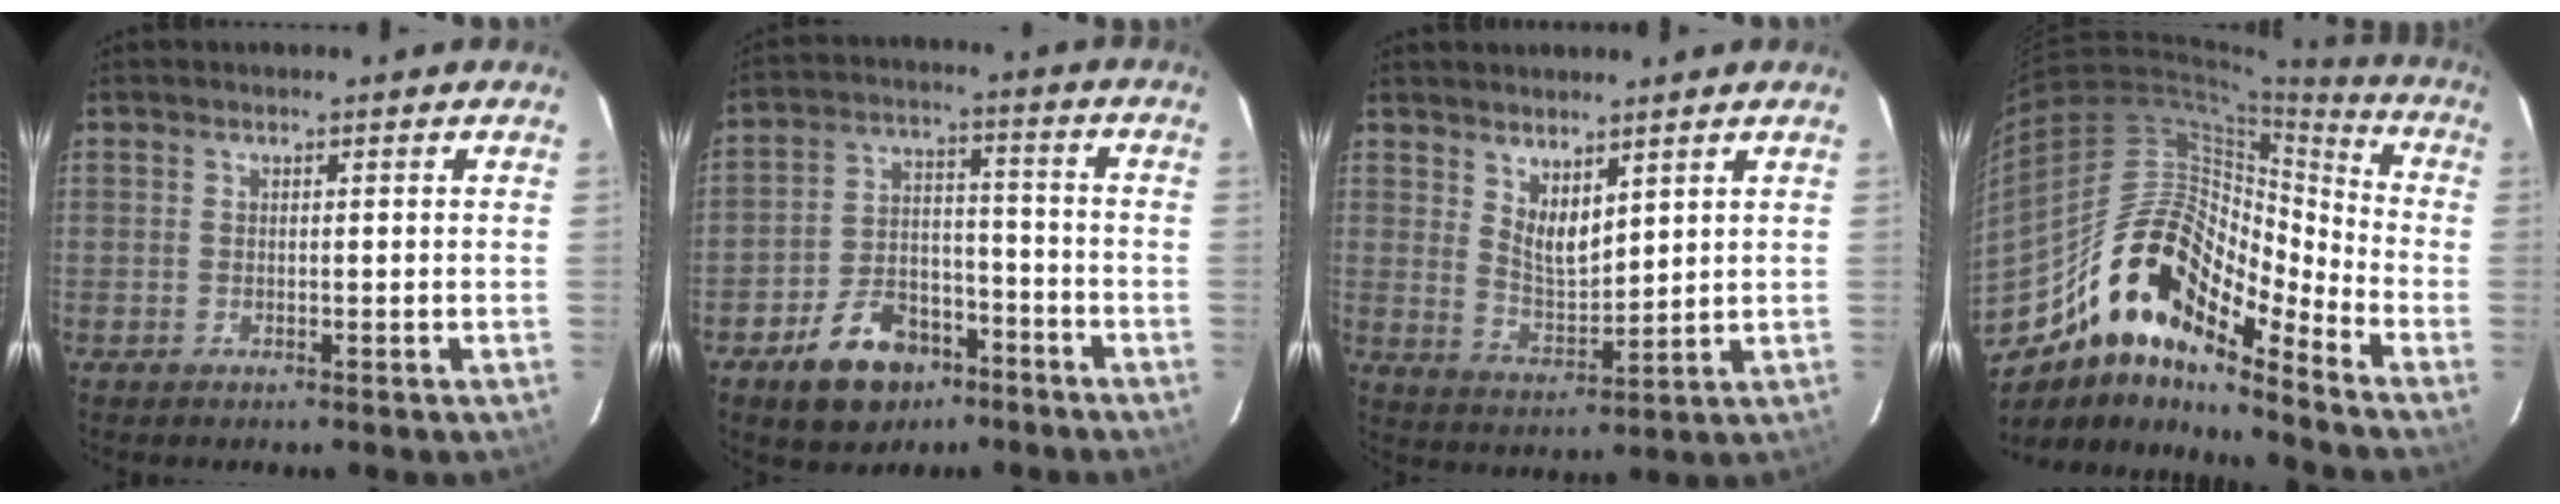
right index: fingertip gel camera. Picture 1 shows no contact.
{"total": 12.8, "force": [-8.0, 7.9, 6.1], "torque": [-0.130, 0.027, -0.115]}
{"total": 5.9, "force": [4.0, 2.5, 3.6], "torque": [-0.060, -0.010, 0.078]}
{"total": 18.9, "force": [-13.5, 6.5, 11.5], "torque": [-0.184, 0.001, -0.261]}